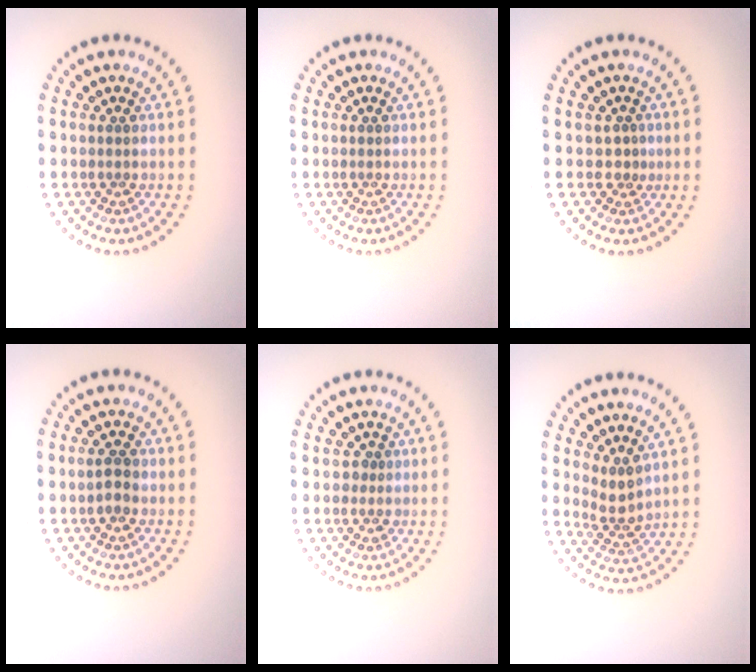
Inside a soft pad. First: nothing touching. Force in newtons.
{"total": 0.0}
{"total": 1.1, "press": 0.5, "slide": 1.0}
{"total": 1.6, "press": 1.5, "slide": 0.2}
{"total": 1.1, "press": 0.8, "slide": 0.7}
{"total": 2.3, "press": 1.6, "slide": 1.6}